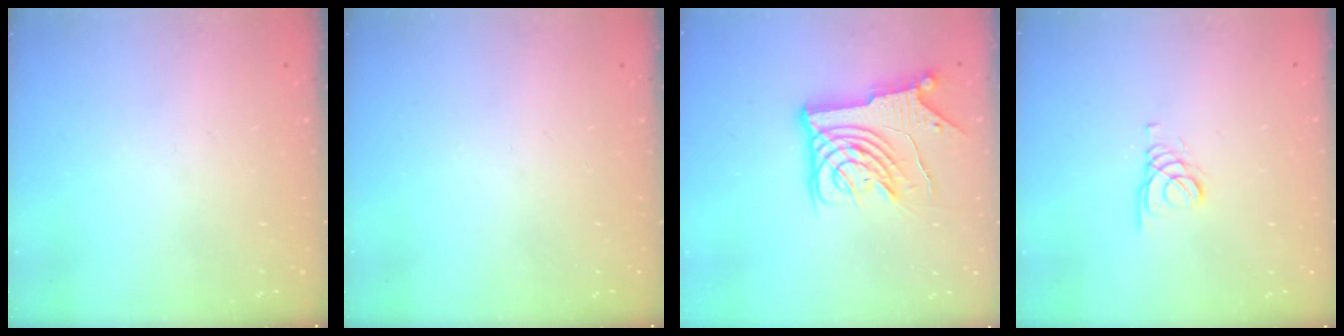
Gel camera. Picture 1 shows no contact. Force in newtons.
{"total": 0.0}
{"total": 12.6, "press": 12.6, "slide": 1.4}
{"total": 1.8, "press": 1.8, "slide": 0.2}